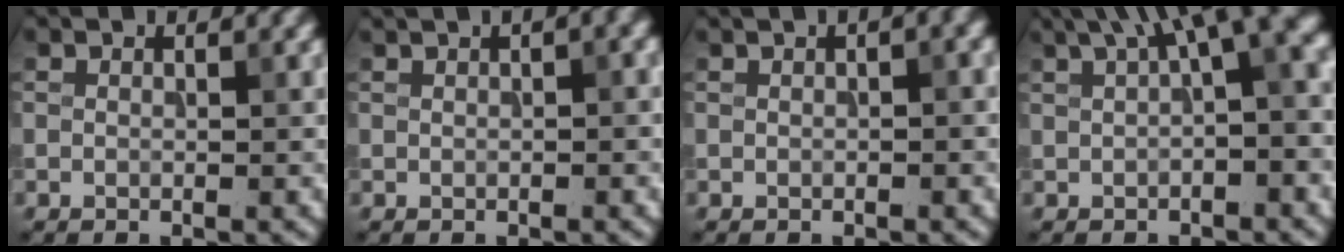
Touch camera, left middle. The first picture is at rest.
{"total": 4.2, "force": [2.2, 1.5, 3.2], "torque": [-0.039, 0.016, 0.021]}
{"total": 2.5, "force": [1.0, 0.7, 2.1], "torque": [-0.027, 0.006, 0.011]}
{"total": 8.2, "force": [3.1, 2.8, 7.1], "torque": [-0.092, 0.026, 0.046]}